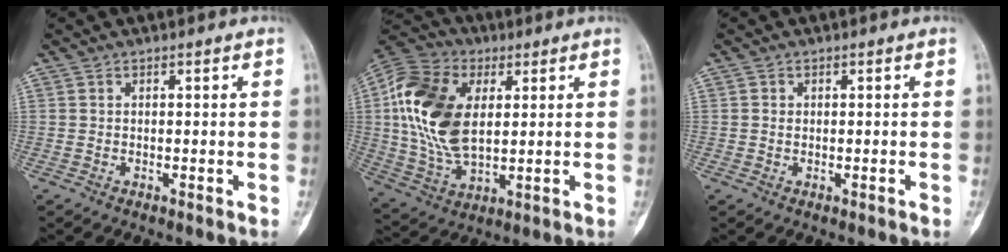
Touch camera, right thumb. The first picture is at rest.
{"total": 19.3, "force": [3.5, 11.7, 15.0], "torque": [-0.297, -0.003, 0.061]}
{"total": 0.7, "force": [0.0, 0.6, 0.3], "torque": [-0.006, 0.002, 0.001]}